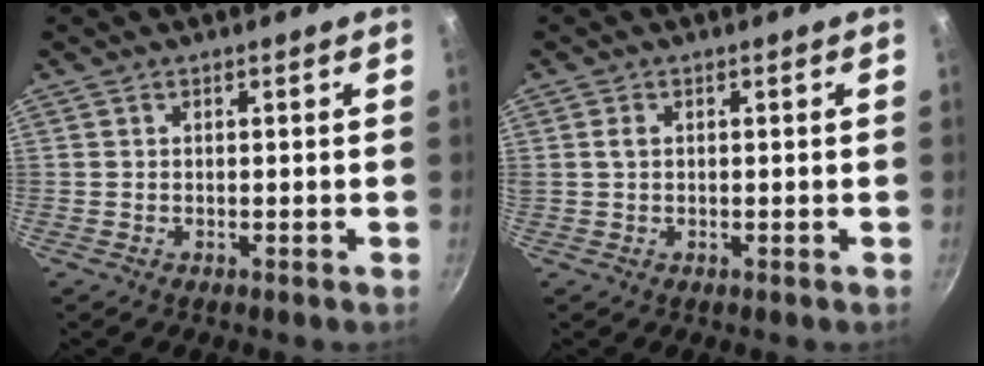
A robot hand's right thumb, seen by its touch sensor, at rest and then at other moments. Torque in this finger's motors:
{"motor_torque": [1.24, 1.53, 1.38, 0.30, 0.11]}